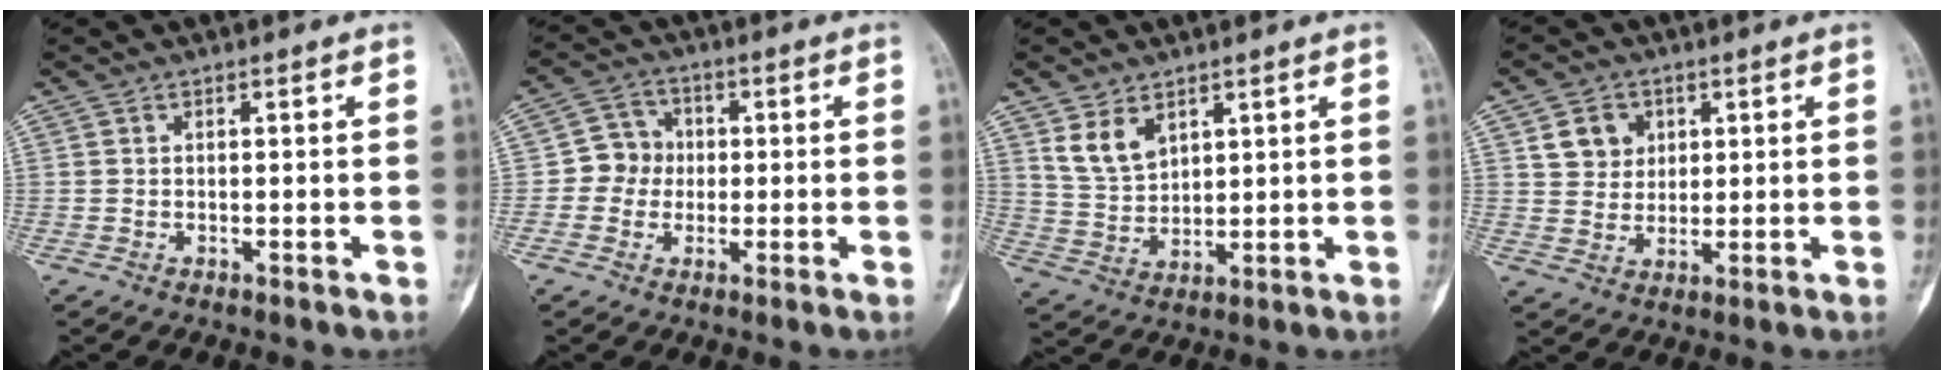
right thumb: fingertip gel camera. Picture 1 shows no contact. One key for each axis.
{"total": 5.9, "fx": -0.3, "fy": 5.6, "fz": 1.8, "tx": 0.005, "ty": 0.013, "tz": -0.017}
{"total": 6.6, "fx": 3.8, "fy": 4.1, "fz": 3.6, "tx": -0.054, "ty": -0.022, "tz": 0.086}
{"total": 6.3, "fx": 2.4, "fy": 5.4, "fz": 2.3, "tx": -0.013, "ty": -0.009, "tz": 0.044}